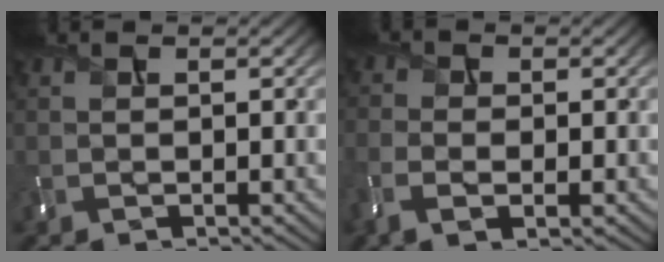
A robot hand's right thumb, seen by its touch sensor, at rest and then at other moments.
{"total": 4.7, "force": [-2.1, 2.4, 3.4], "torque": [-0.080, -0.013, -0.042]}